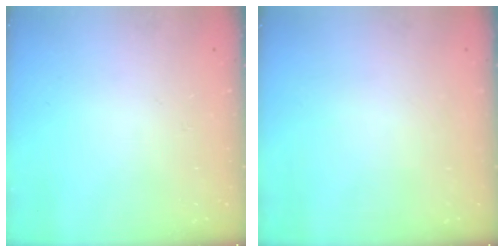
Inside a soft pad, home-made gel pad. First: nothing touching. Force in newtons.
{"total": 0.0}